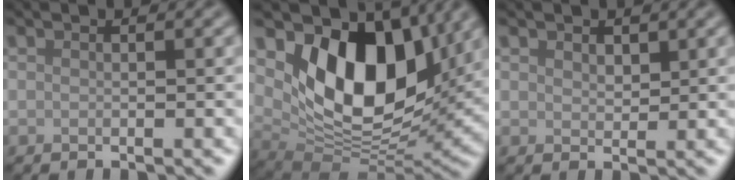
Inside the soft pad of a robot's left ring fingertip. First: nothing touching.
{"total": 11.6, "force": [4.0, 7.0, 8.4], "torque": [-0.123, -0.025, 0.074]}
{"total": 1.3, "force": [1.0, 0.7, 0.5], "torque": [-0.008, -0.003, 0.020]}